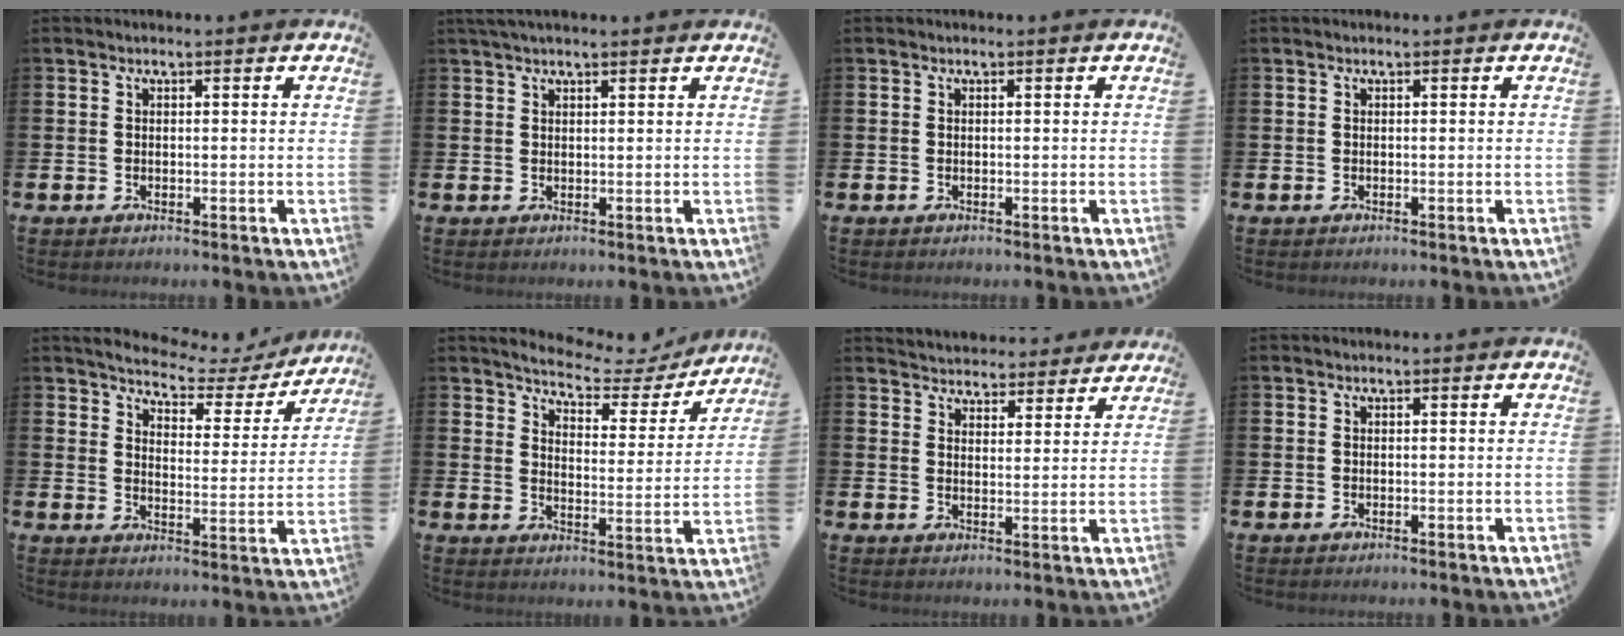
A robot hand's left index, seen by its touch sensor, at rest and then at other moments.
{"total": 1.8, "force": [1.5, 0.3, 0.8], "torque": [-0.017, 0.004, 0.028]}
{"total": 0.0}
{"total": 0.0}
{"total": 4.2, "force": [3.9, 1.5, 0.8], "torque": [-0.034, -0.034, 0.056]}
{"total": 4.9, "force": [4.5, 1.4, 1.2], "torque": [-0.040, -0.038, 0.070]}
{"total": 4.5, "force": [4.4, 0.9, -0.3], "torque": [-0.009, -0.029, 0.078]}
{"total": 0.0}